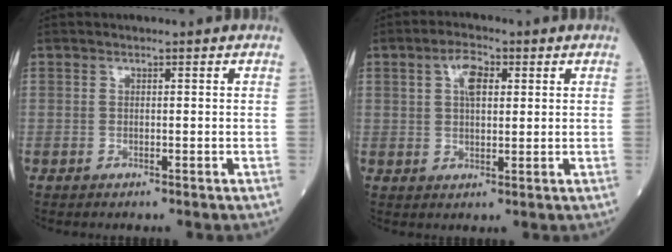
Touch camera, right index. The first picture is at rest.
{"total": 4.7, "force": [1.7, 2.2, 3.8], "torque": [-0.071, 0.012, 0.028]}